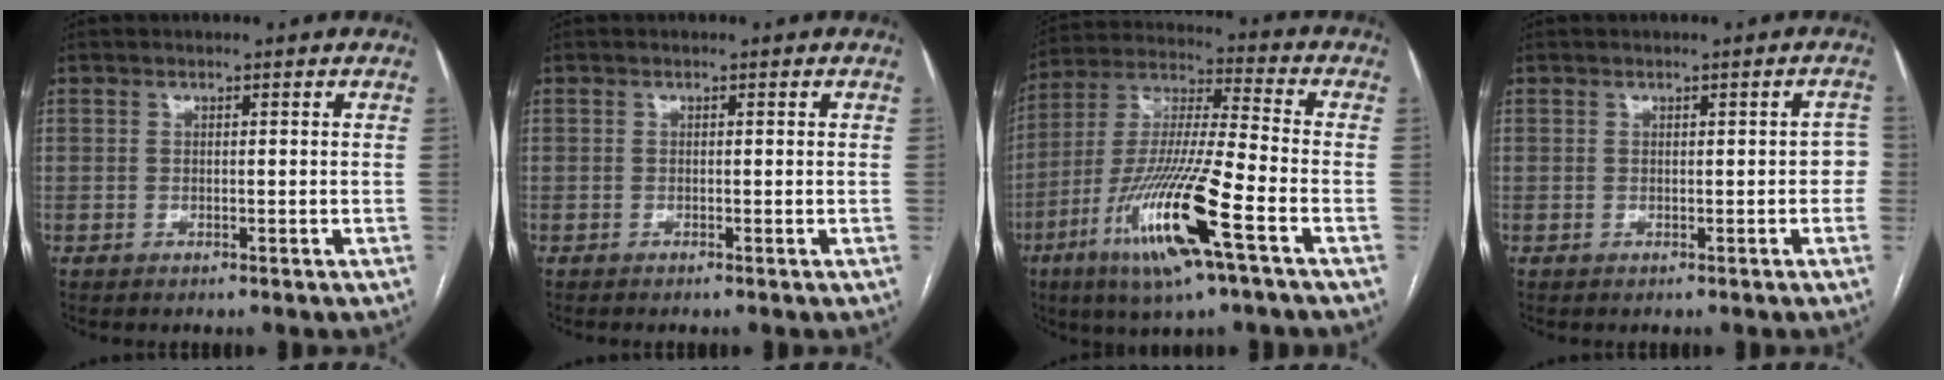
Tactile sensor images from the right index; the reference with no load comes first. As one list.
[{"total": 0.0}, {"total": 17.8, "force": [-7.9, 1.1, 15.9], "torque": [-0.331, -0.023, -0.147]}, {"total": 2.1, "force": [-0.1, 1.1, 1.8], "torque": [-0.007, 0.017, 0.001]}]